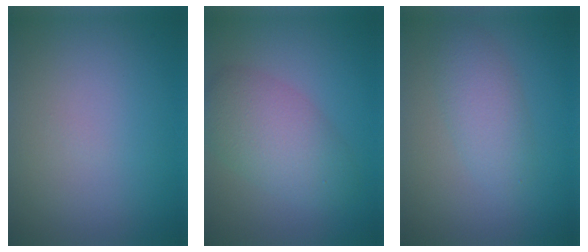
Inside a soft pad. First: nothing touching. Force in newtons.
{"total": 4.8, "press": 4.8, "slide": 0.2}
{"total": 2.8, "press": 2.8, "slide": 0.1}